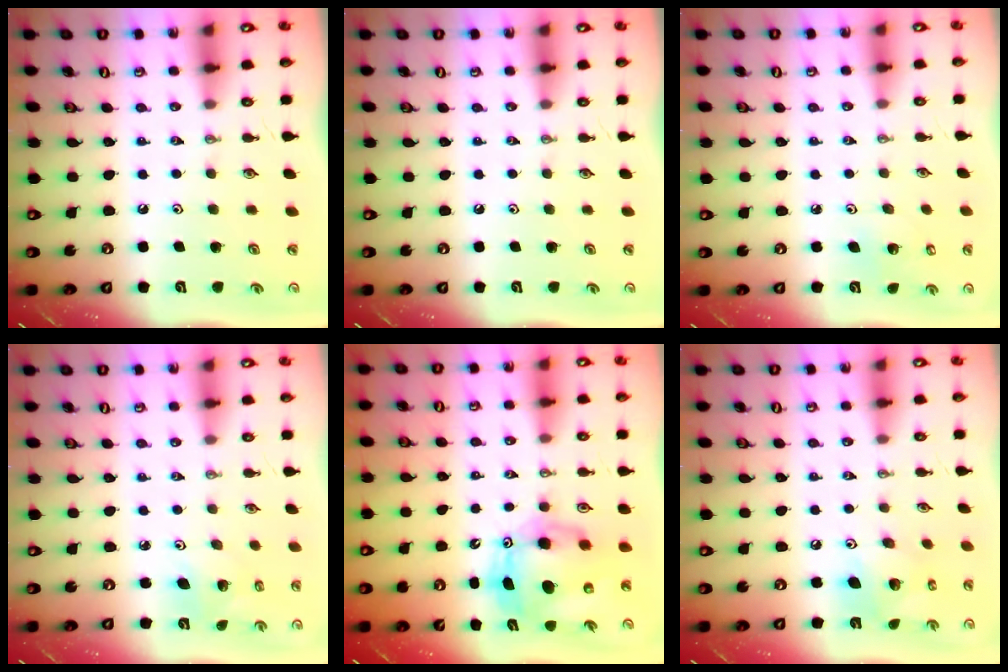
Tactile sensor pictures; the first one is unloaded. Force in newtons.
{"total": 0.0}
{"total": 3.8, "press": 3.8, "slide": 0.3}
{"total": 3.5, "press": 3.5, "slide": 0.2}
{"total": 11.6, "press": 11.4, "slide": 2.6}
{"total": 10.1, "press": 10.1, "slide": 0.9}